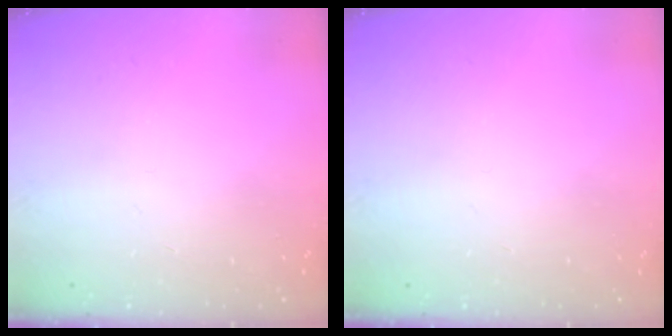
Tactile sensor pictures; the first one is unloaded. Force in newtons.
{"total": 0.0}